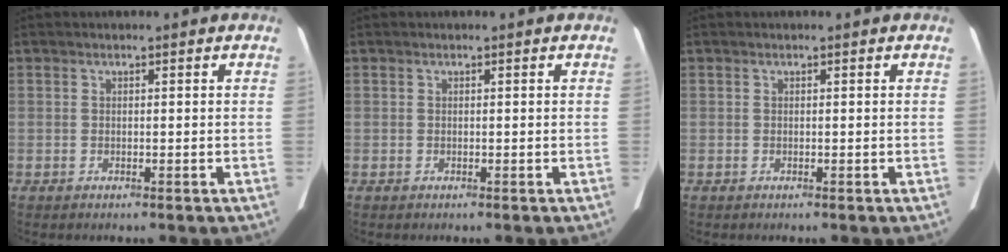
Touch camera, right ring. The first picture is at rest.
{"total": 0.0}
{"total": 0.0}